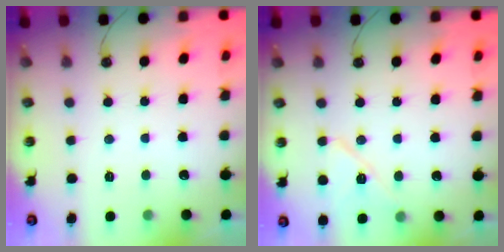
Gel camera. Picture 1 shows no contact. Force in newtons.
{"total": 9.3, "press": 8.9, "slide": 2.7}